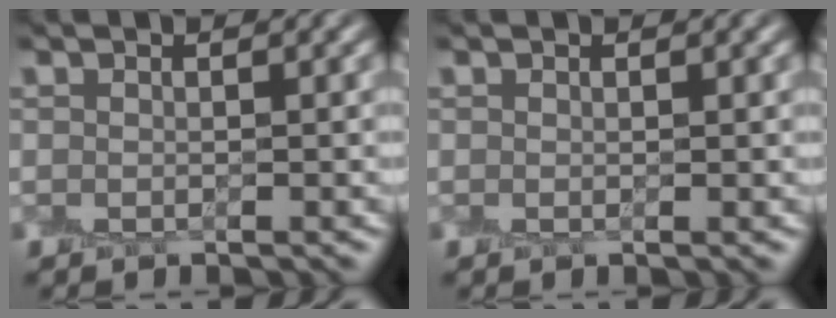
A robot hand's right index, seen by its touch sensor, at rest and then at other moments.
{"total": 0.0}